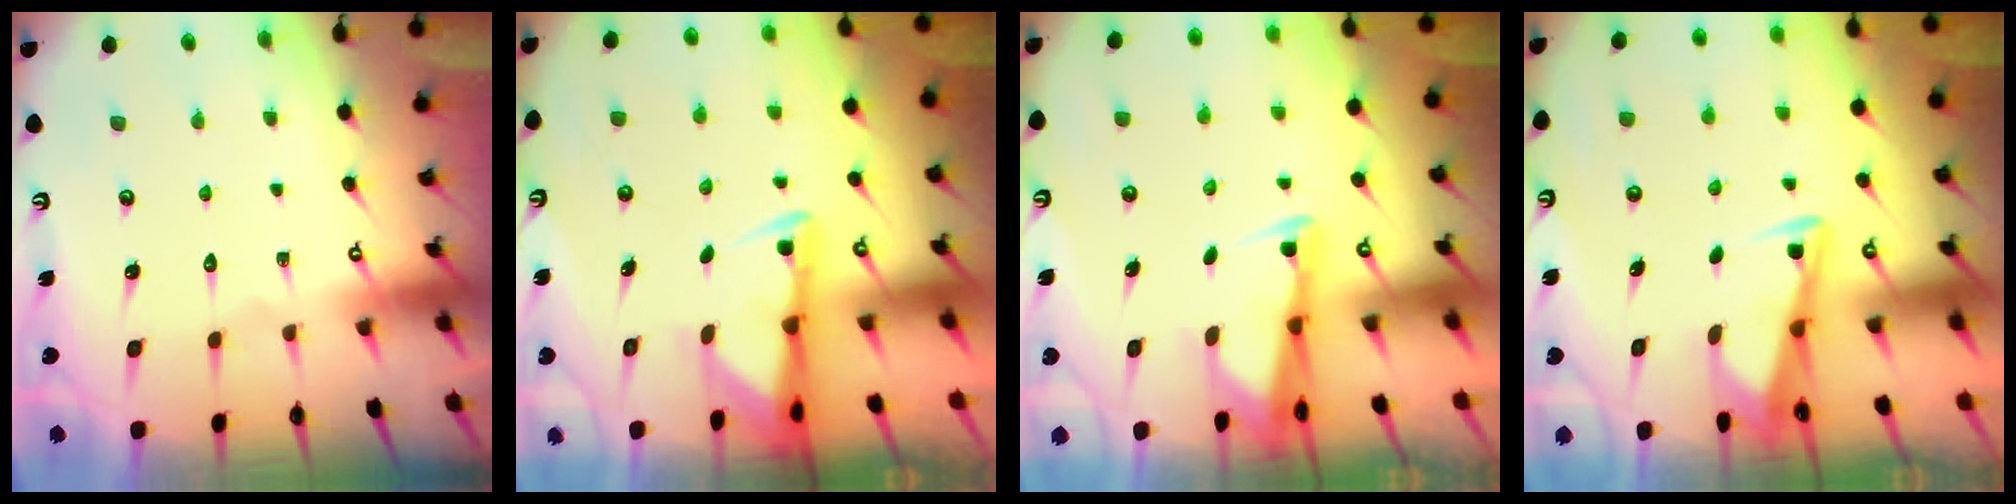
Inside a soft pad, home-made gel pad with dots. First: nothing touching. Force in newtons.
{"total": 2.7, "press": 2.6, "slide": 0.7}
{"total": 2.6, "press": 2.5, "slide": 0.6}
{"total": 3.5, "press": 3.5, "slide": 0.3}